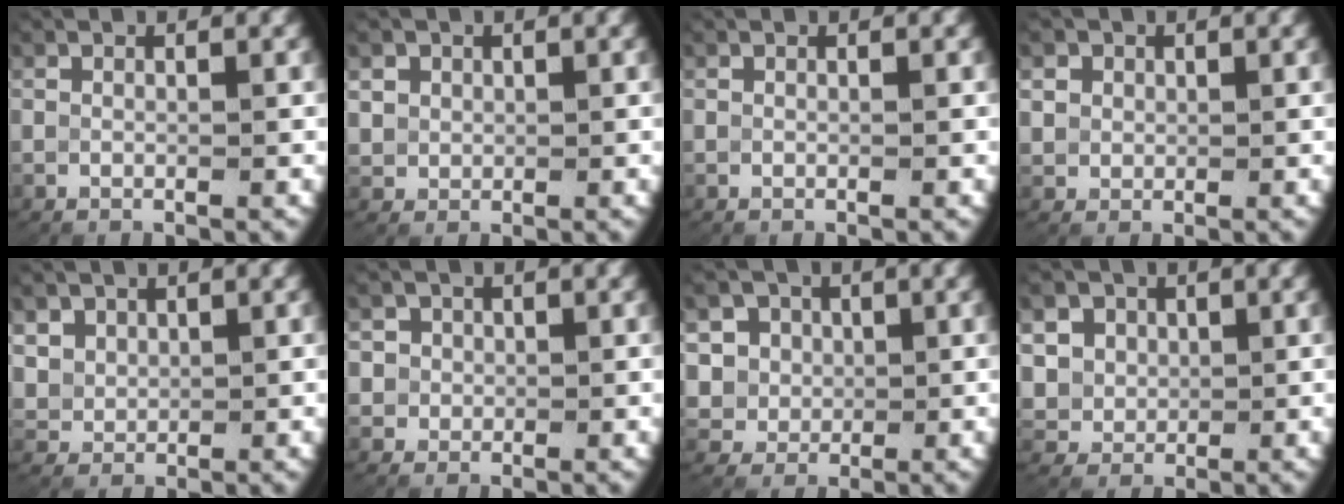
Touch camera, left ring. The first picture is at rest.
{"total": 2.5, "force": [0.8, 2.2, 0.9], "torque": [-0.034, -0.011, 0.024]}
{"total": 0.0}
{"total": 2.7, "force": [0.8, 2.4, 1.0], "torque": [-0.032, -0.008, 0.021]}
{"total": 3.0, "force": [1.5, 2.3, 1.1], "torque": [-0.034, -0.007, 0.039]}
{"total": 4.1, "force": [0.9, 3.8, 1.4], "torque": [-0.035, -0.003, 0.012]}
{"total": 8.3, "force": [0.7, 7.7, 3.1], "torque": [-0.094, -0.023, 0.015]}
{"total": 7.1, "force": [1.3, 6.4, 2.7], "torque": [-0.078, -0.017, 0.026]}